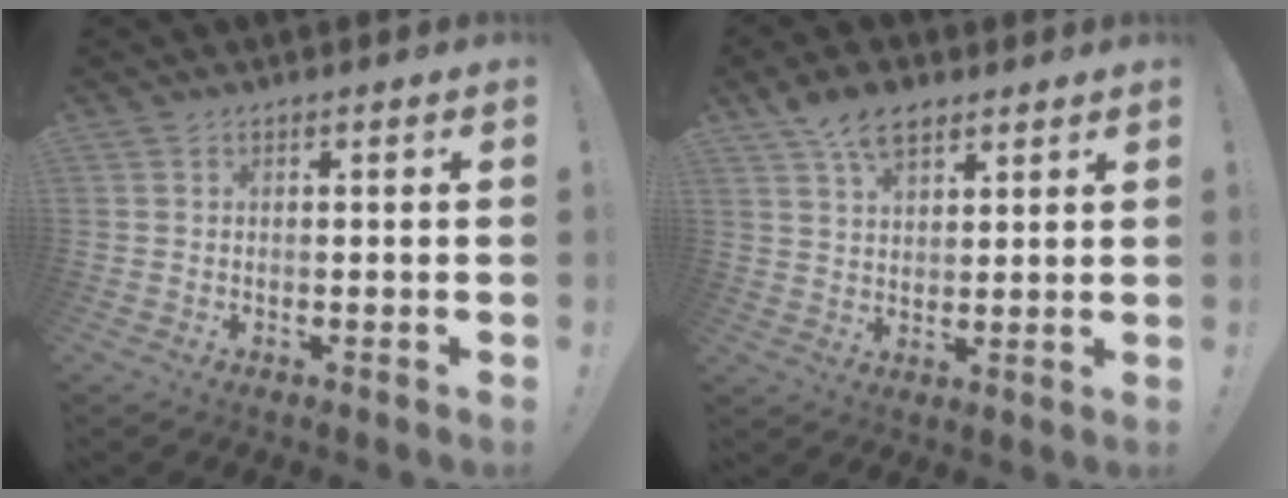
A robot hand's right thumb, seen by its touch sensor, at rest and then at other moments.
{"total": 9.0, "force": [5.8, 5.1, 4.7], "torque": [-0.078, -0.020, 0.108]}